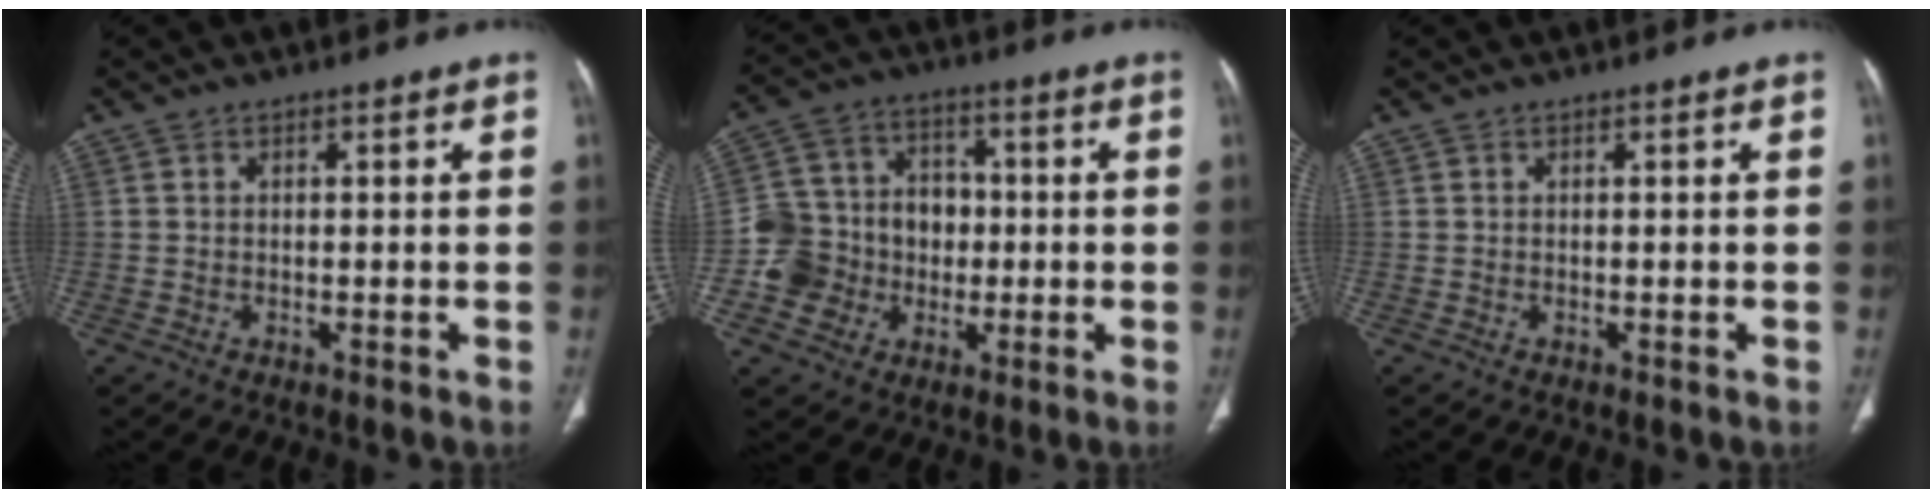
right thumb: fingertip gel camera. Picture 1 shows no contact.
{"total": 12.9, "force": [-2.5, 11.8, 4.5], "torque": [-0.039, 0.039, -0.043]}
{"total": 0.0}